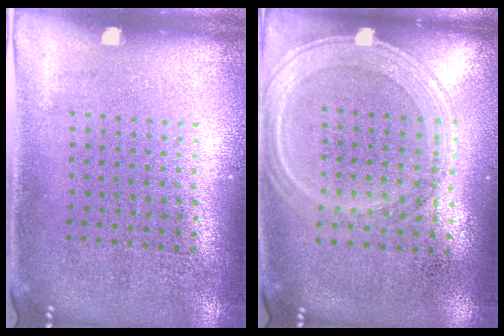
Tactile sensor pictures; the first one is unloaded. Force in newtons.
{"total": 1.2, "press": 1.2, "slide": 0.4}